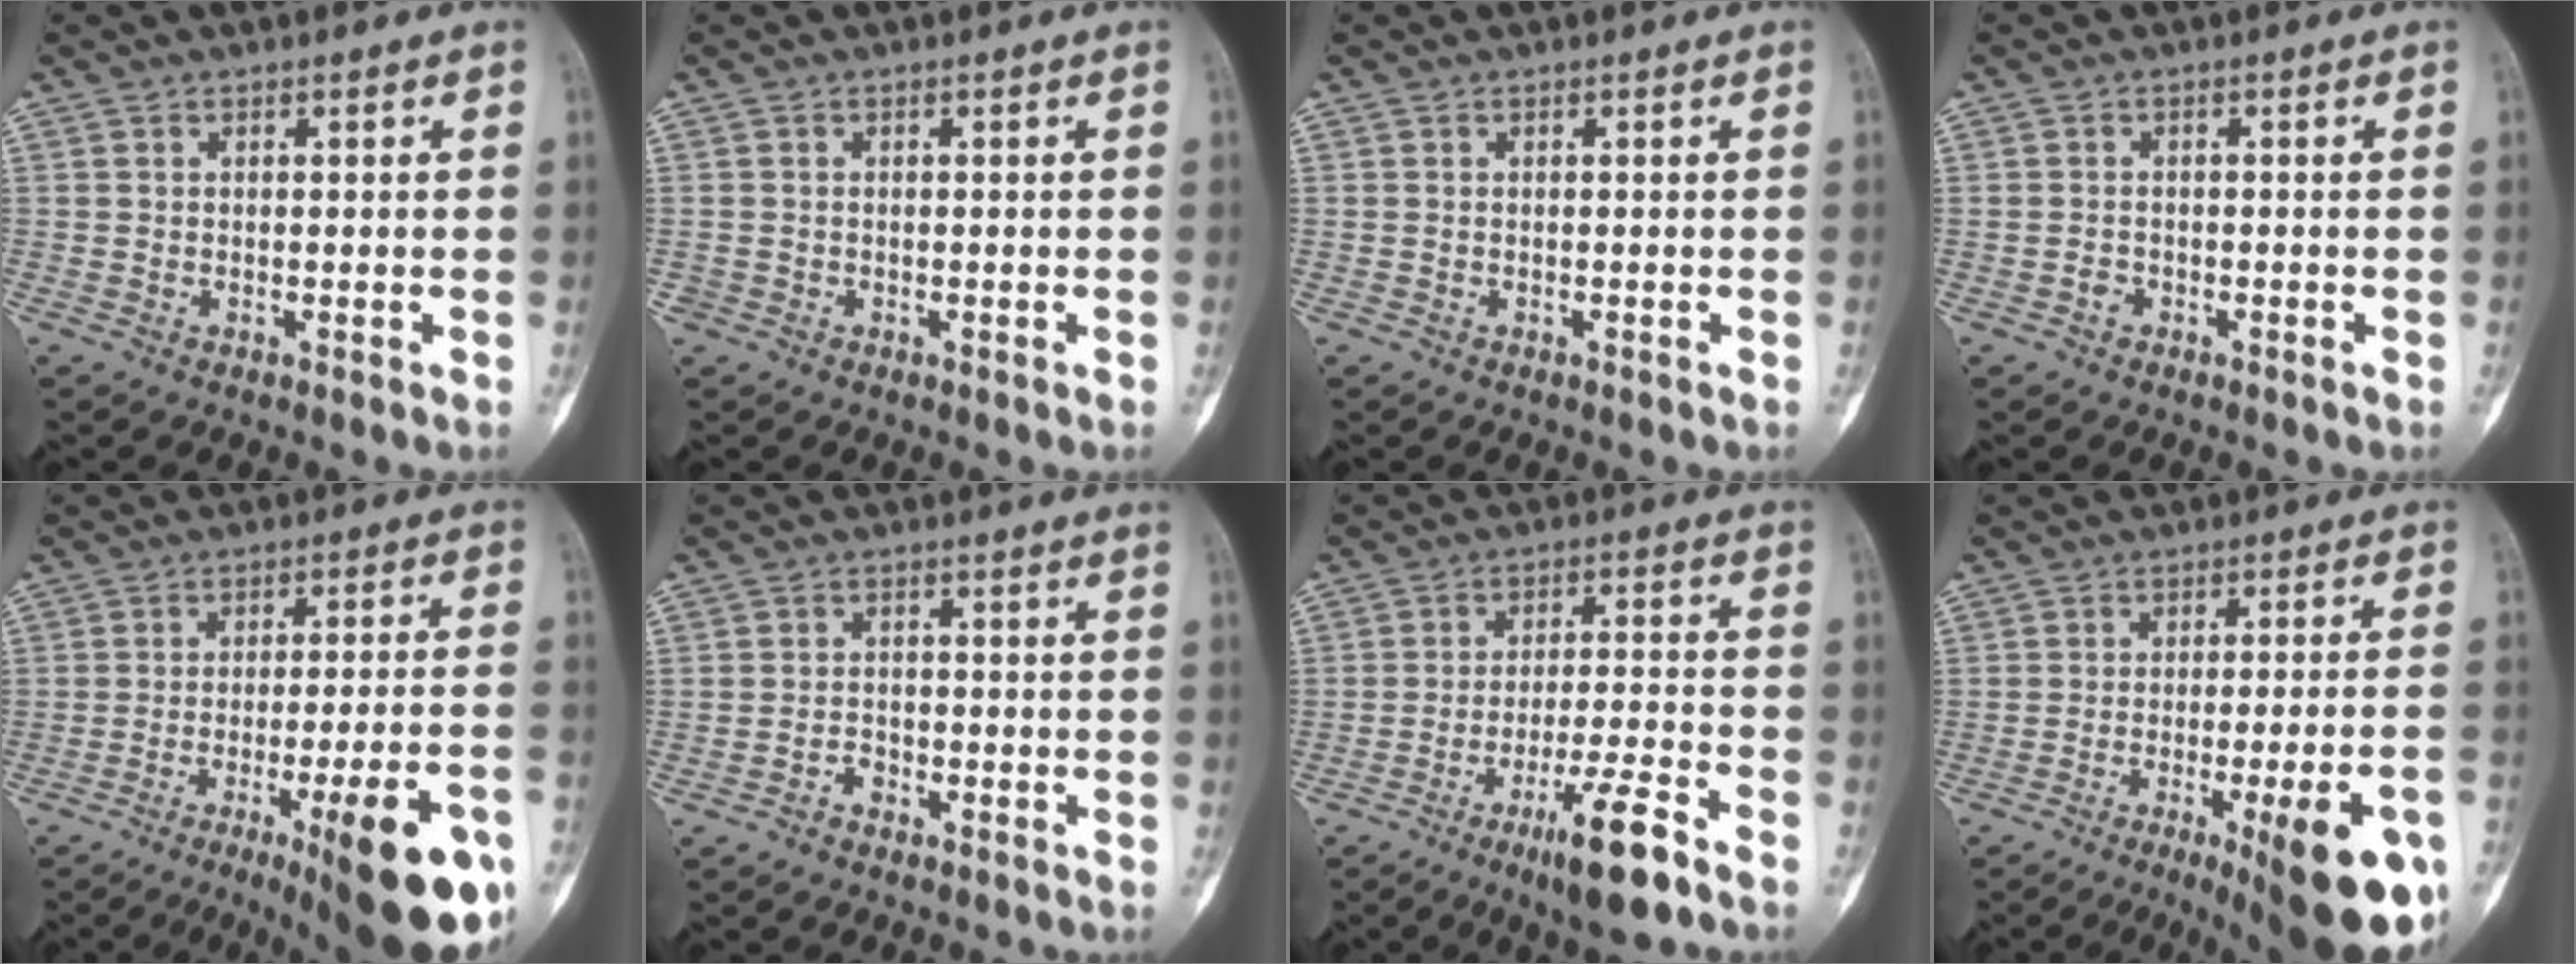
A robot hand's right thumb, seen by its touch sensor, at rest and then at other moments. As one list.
[{"total": 0.7, "force": [-0.3, 0.6, 0.0], "torque": [0.001, 0.005, -0.006]}, {"total": 0.0}, {"total": 1.2, "force": [-0.7, 0.9, 0.3], "torque": [-0.002, 0.006, -0.015]}, {"total": 20.0, "force": [-9.7, 4.2, 17.0], "torque": [-0.180, 0.037, -0.130]}, {"total": 2.0, "force": [-1.5, 1.3, 0.6], "torque": [-0.007, 0.013, -0.029]}, {"total": 10.7, "force": [-6.7, 1.4, 8.3], "torque": [-0.143, 0.031, -0.112]}, {"total": 19.8, "force": [-9.4, 4.5, 16.9], "torque": [-0.171, 0.031, -0.124]}]